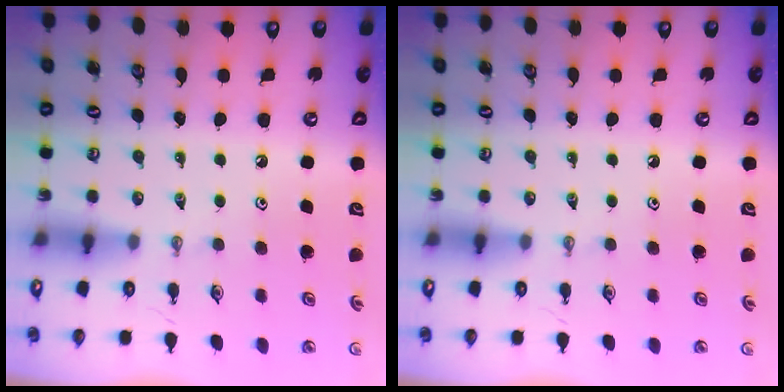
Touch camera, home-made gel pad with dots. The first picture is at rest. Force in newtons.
{"total": 0.0}